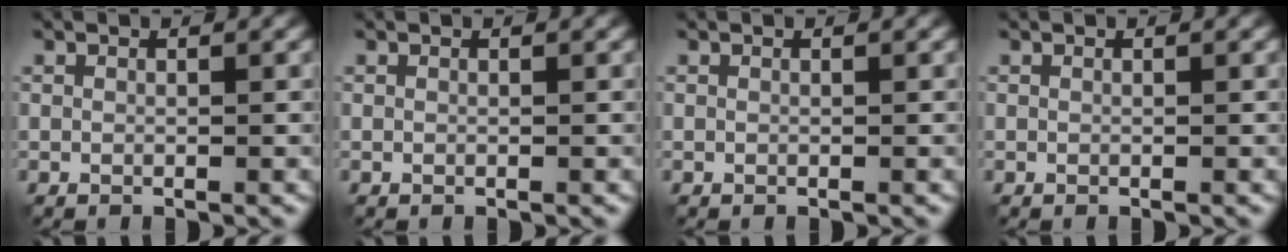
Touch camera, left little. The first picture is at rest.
{"total": 0.0}
{"total": 0.0}
{"total": 0.0}